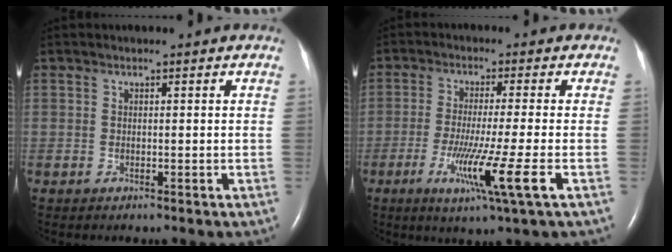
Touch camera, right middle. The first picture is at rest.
{"total": 9.3, "force": [-3.4, -1.5, 8.6], "torque": [-0.159, -0.035, -0.060]}